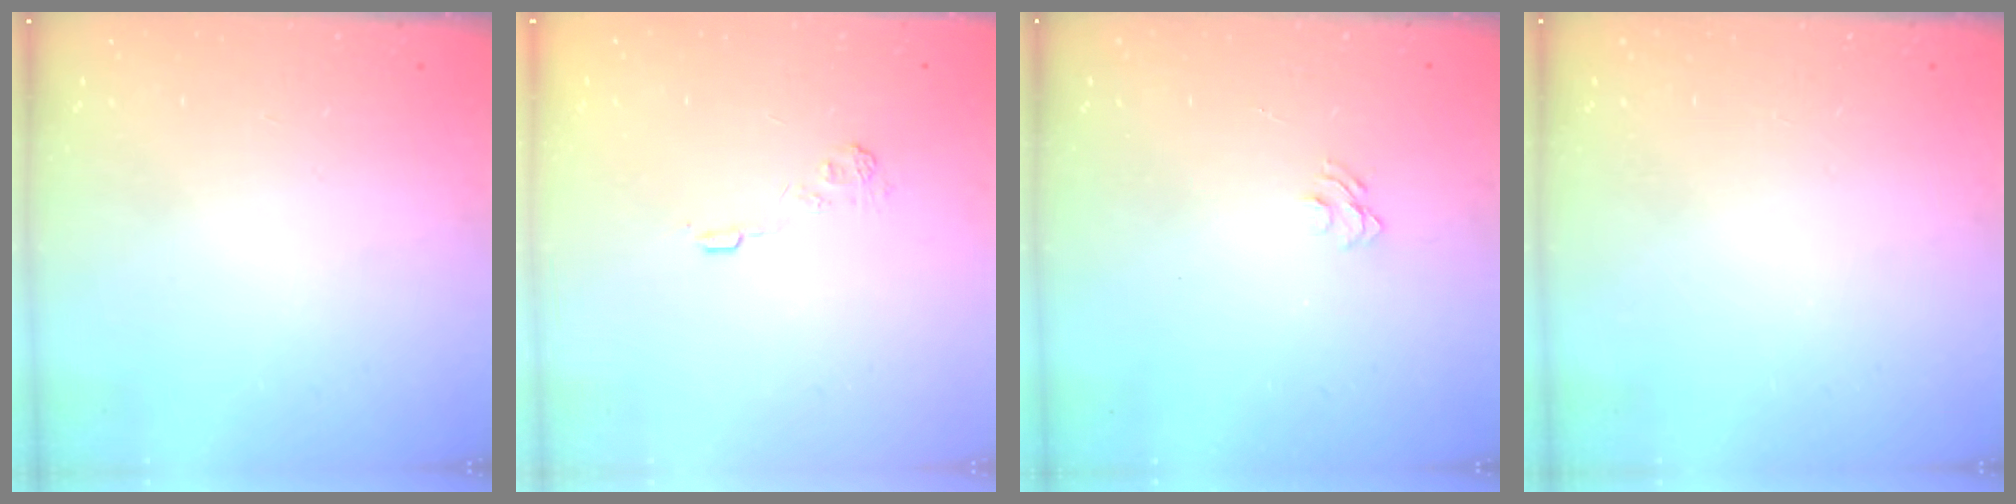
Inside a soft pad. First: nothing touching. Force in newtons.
{"total": 4.1, "press": 3.8, "slide": 1.5}
{"total": 4.1, "press": 4.0, "slide": 0.3}
{"total": 0.0}